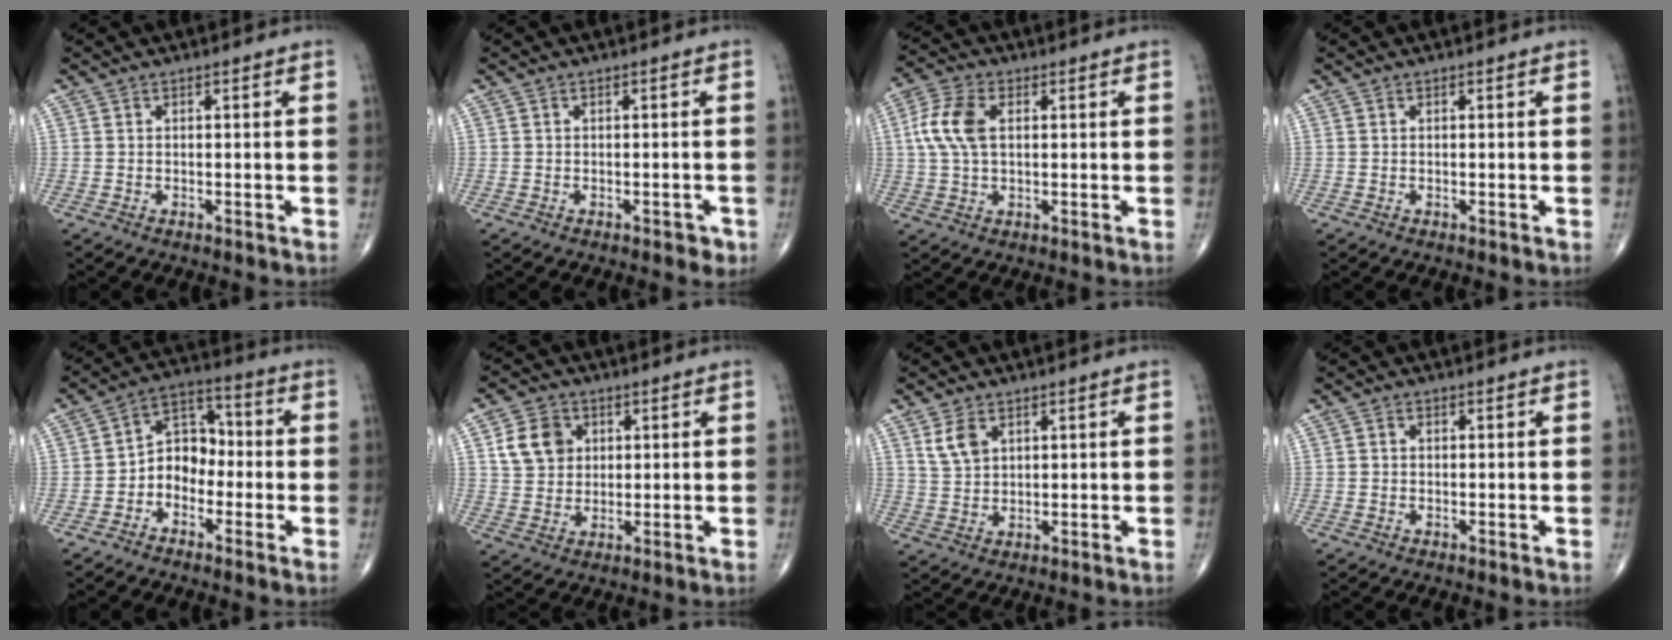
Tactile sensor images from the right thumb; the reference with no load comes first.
{"total": 1.7, "force": [-0.9, 1.0, 0.9], "torque": [-0.005, 0.003, -0.009]}
{"total": 8.4, "force": [1.6, 4.8, 6.7], "torque": [-0.156, 0.014, 0.029]}
{"total": 0.0}
{"total": 8.2, "force": [-2.2, 6.4, 4.7], "torque": [-0.045, 0.043, -0.056]}
{"total": 7.9, "force": [2.4, 6.5, 3.8], "torque": [-0.045, -0.004, 0.045]}
{"total": 4.5, "force": [2.3, 2.8, 2.7], "torque": [-0.046, -0.009, 0.051]}
{"total": 0.7, "force": [0.0, 0.7, 0.3], "torque": [-0.001, 0.001, -0.002]}